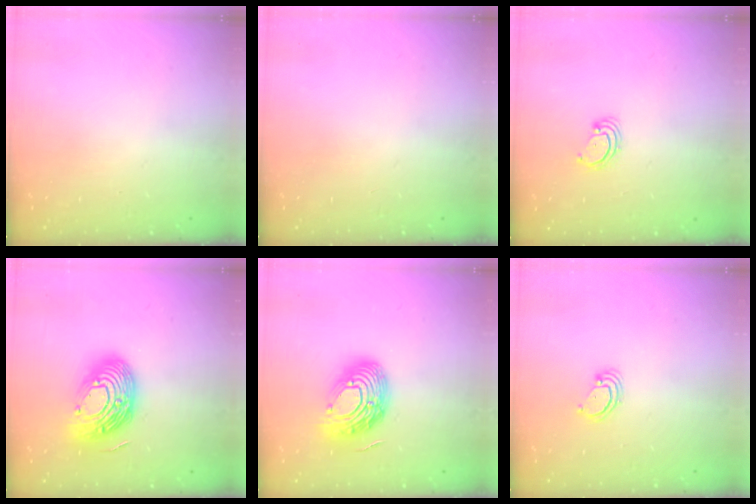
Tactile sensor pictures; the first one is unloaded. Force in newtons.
{"total": 0.0}
{"total": 2.8, "press": 2.8, "slide": 0.2}
{"total": 17.9, "press": 17.9, "slide": 1.2}
{"total": 15.8, "press": 15.8, "slide": 1.1}
{"total": 2.6, "press": 2.6, "slide": 0.2}